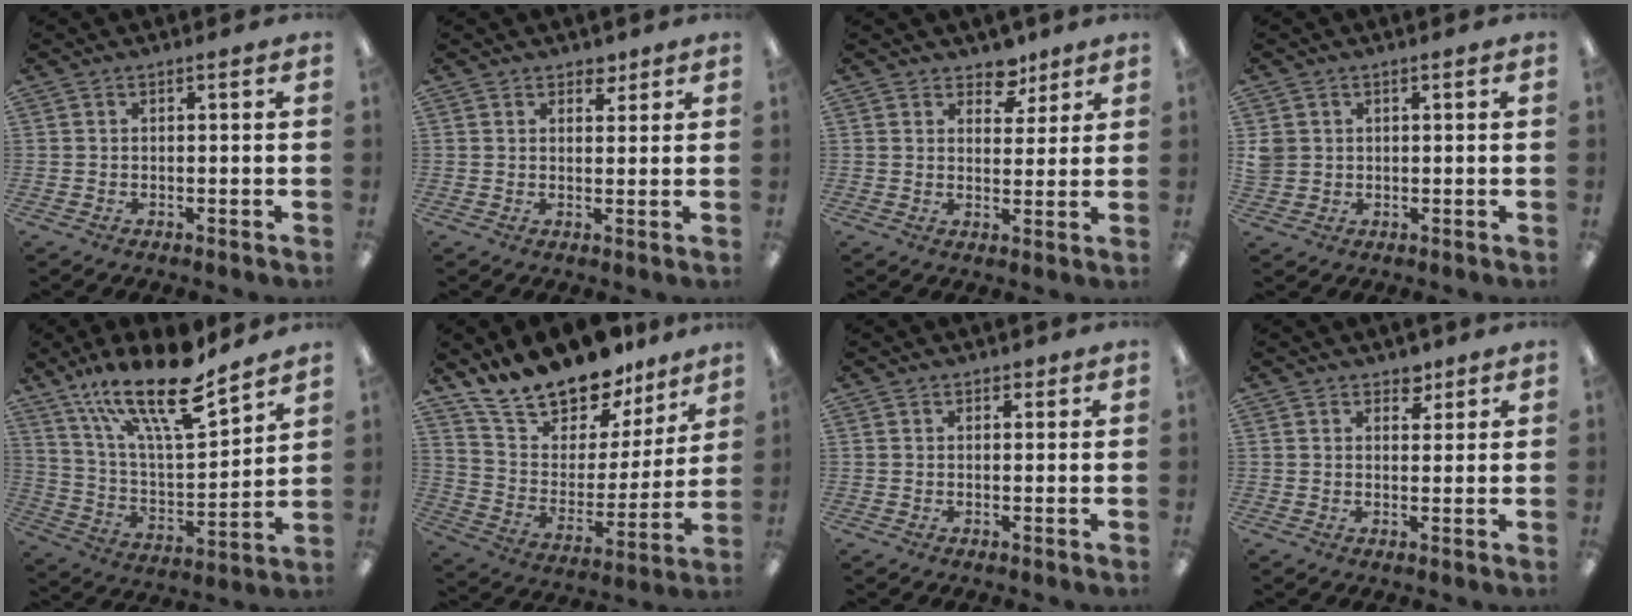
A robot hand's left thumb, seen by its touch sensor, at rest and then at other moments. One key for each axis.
{"total": 3.3, "fx": 2.4, "fy": 2.1, "fz": 0.8, "tx": 0.004, "ty": -0.009, "tz": 0.039}
{"total": 6.6, "fx": 4.8, "fy": 4.0, "fz": 2.0, "tx": -0.015, "ty": -0.023, "tz": 0.083}
{"total": 3.4, "fx": 0.7, "fy": 3.2, "fz": 0.8, "tx": -0.013, "ty": 0.003, "tz": 0.013}
{"total": 22.0, "fx": 15.8, "fy": 6.6, "fz": 13.9, "tx": -0.239, "ty": -0.104, "tz": 0.270}
{"total": 18.0, "fx": 16.5, "fy": 6.1, "fz": 3.9, "tx": -0.093, "ty": -0.138, "tz": 0.297}
{"total": 1.4, "fx": 0.9, "fy": 1.0, "fz": 0.3, "tx": 0.002, "ty": -0.001, "tz": 0.016}
{"total": 3.7, "fx": 2.7, "fy": 2.4, "fz": 0.9, "tx": 0.001, "ty": -0.011, "tz": 0.045}